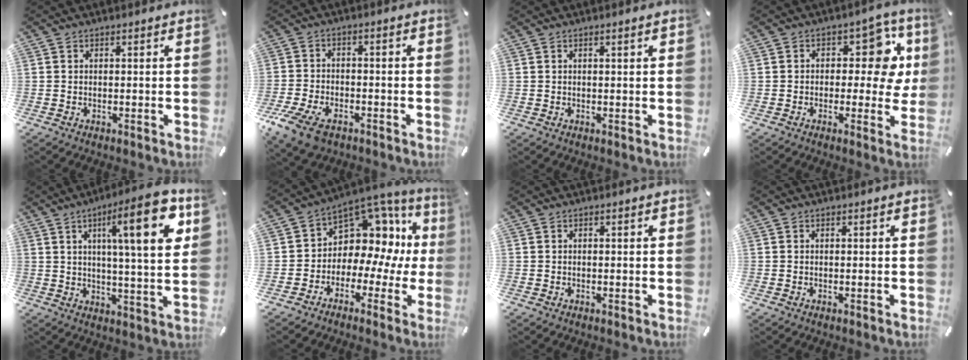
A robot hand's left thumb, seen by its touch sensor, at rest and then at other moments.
{"total": 8.4, "force": [-5.2, 4.8, 4.7], "torque": [-0.106, 0.017, -0.096]}
{"total": 1.1, "force": [0.3, 0.1, 1.0], "torque": [-0.018, -0.001, 0.005]}
{"total": 11.0, "force": [2.7, 6.8, 8.2], "torque": [-0.100, -0.017, 0.044]}
{"total": 18.8, "force": [6.9, 3.6, 17.2], "torque": [-0.249, -0.028, 0.088]}
{"total": 9.4, "force": [3.6, 7.7, 3.9], "torque": [-0.063, -0.052, 0.068]}
{"total": 0.0}
{"total": 0.0}